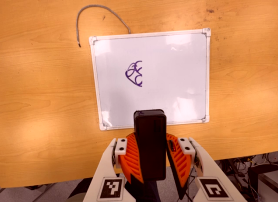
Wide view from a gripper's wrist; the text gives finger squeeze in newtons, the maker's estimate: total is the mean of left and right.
{"total": 10.4, "left": 10.1, "right": 10.8}